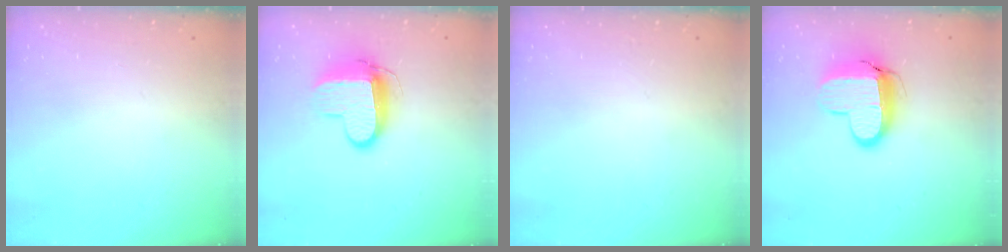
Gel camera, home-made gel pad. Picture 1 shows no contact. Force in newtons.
{"total": 11.1, "press": 11.1, "slide": 1.0}
{"total": 0.0}
{"total": 12.6, "press": 12.6, "slide": 1.0}